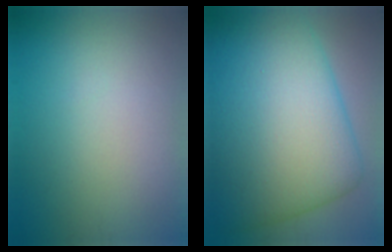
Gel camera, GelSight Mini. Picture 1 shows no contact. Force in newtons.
{"total": 14.6, "press": 14.6, "slide": 0.1}